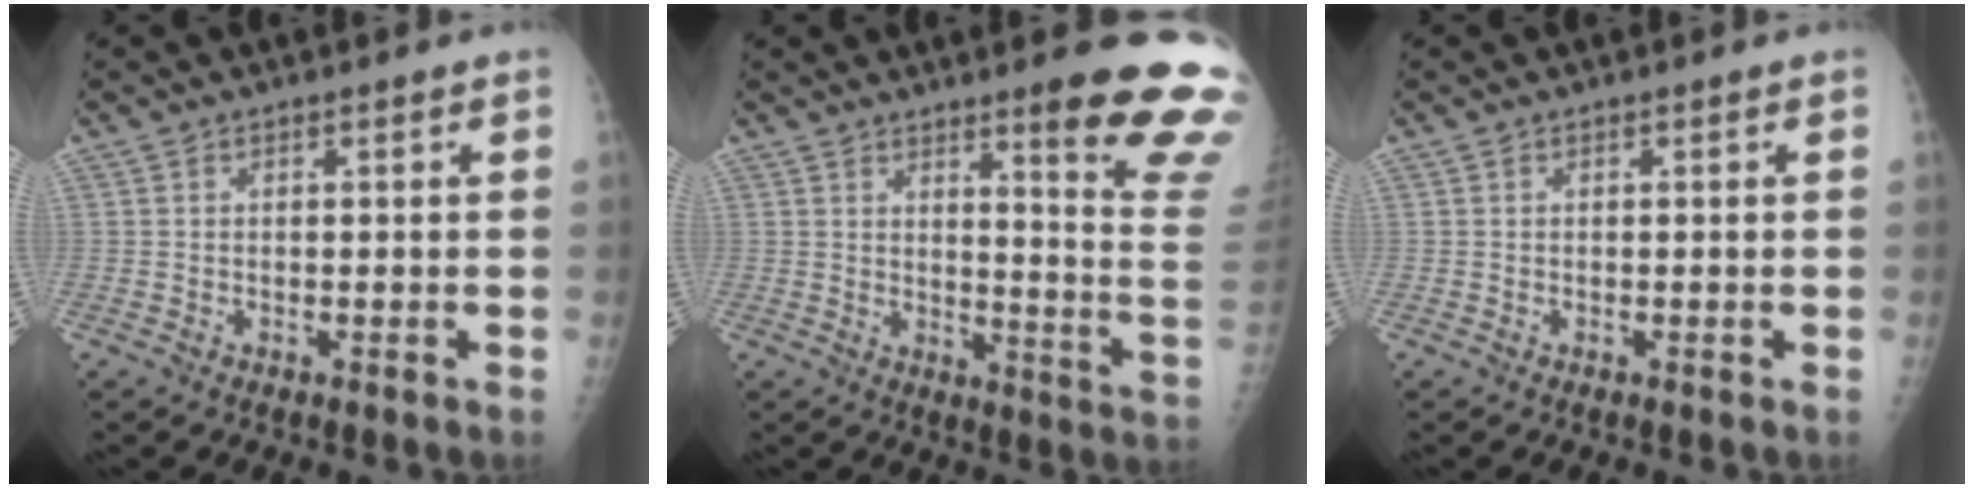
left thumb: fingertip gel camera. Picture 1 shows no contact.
{"total": 17.0, "force": [11.2, 1.5, 12.7], "torque": [-0.126, -0.081, 0.141]}
{"total": 0.0}